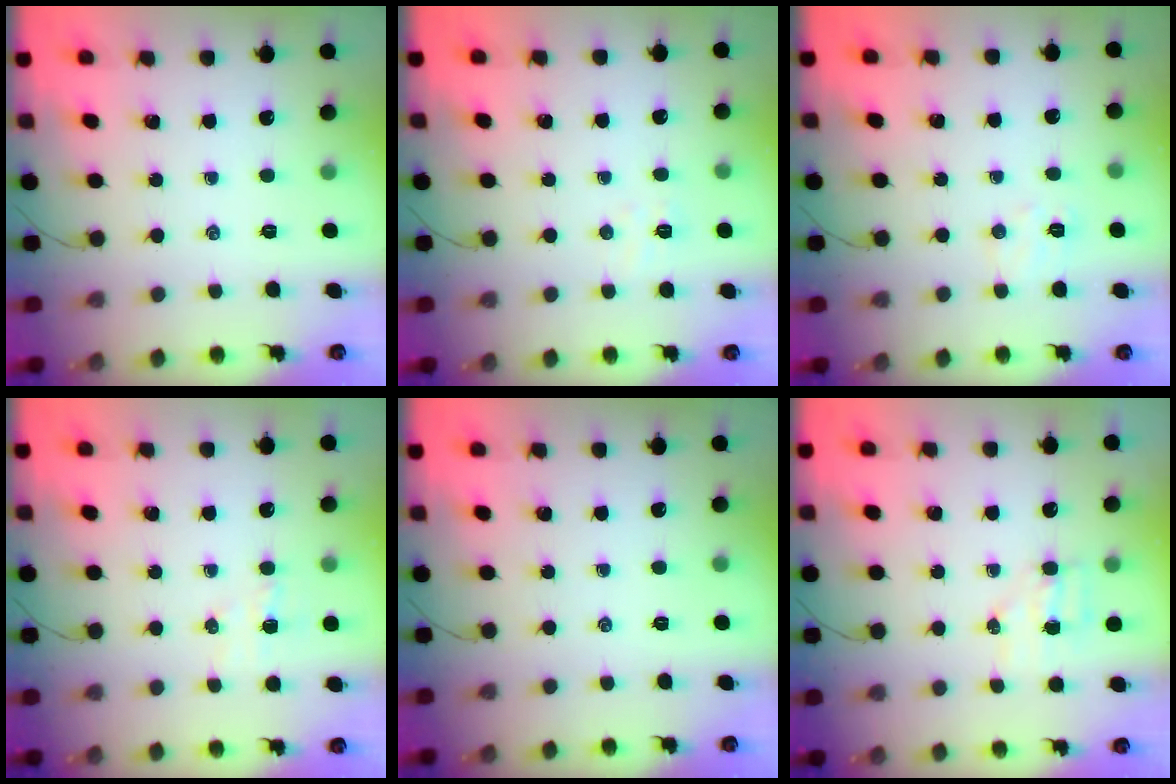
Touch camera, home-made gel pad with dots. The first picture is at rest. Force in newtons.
{"total": 3.8, "press": 3.7, "slide": 1.0}
{"total": 5.7, "press": 5.6, "slide": 1.0}
{"total": 4.3, "press": 4.2, "slide": 1.0}
{"total": 0.0}
{"total": 4.5, "press": 4.5, "slide": 0.9}